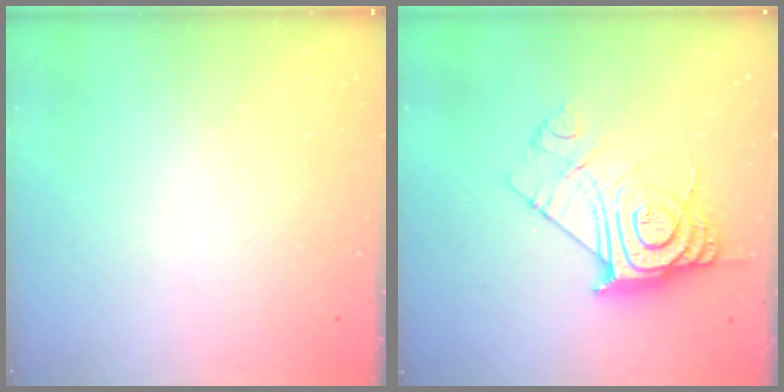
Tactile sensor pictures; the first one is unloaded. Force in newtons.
{"total": 15.3, "press": 15.2, "slide": 1.1}